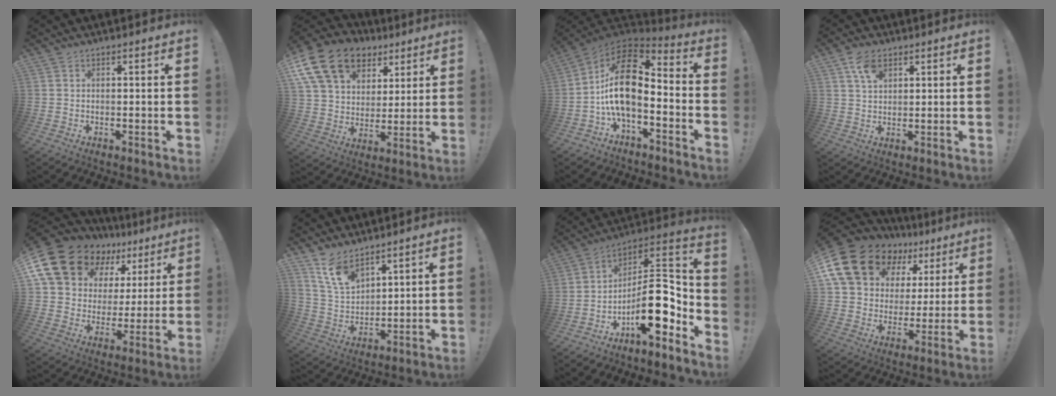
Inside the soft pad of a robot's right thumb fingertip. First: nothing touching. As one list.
[{"total": 19.7, "force": [10.9, 13.0, 10.0], "torque": [-0.166, -0.054, 0.208]}, {"total": 16.0, "force": [-0.1, 8.8, 13.4], "torque": [-0.251, 0.007, -0.002]}, {"total": 6.1, "force": [3.3, 3.6, 3.6], "torque": [-0.061, -0.008, 0.060]}, {"total": 19.3, "force": [13.3, 11.2, 8.5], "torque": [-0.147, -0.089, 0.261]}, {"total": 11.0, "force": [8.3, 5.7, 4.4], "torque": [-0.100, -0.046, 0.166]}, {"total": 17.3, "force": [-5.0, 7.4, 14.8], "torque": [-0.235, 0.022, -0.077]}, {"total": 19.6, "force": [11.7, 12.3, 9.7], "torque": [-0.168, -0.072, 0.228]}]